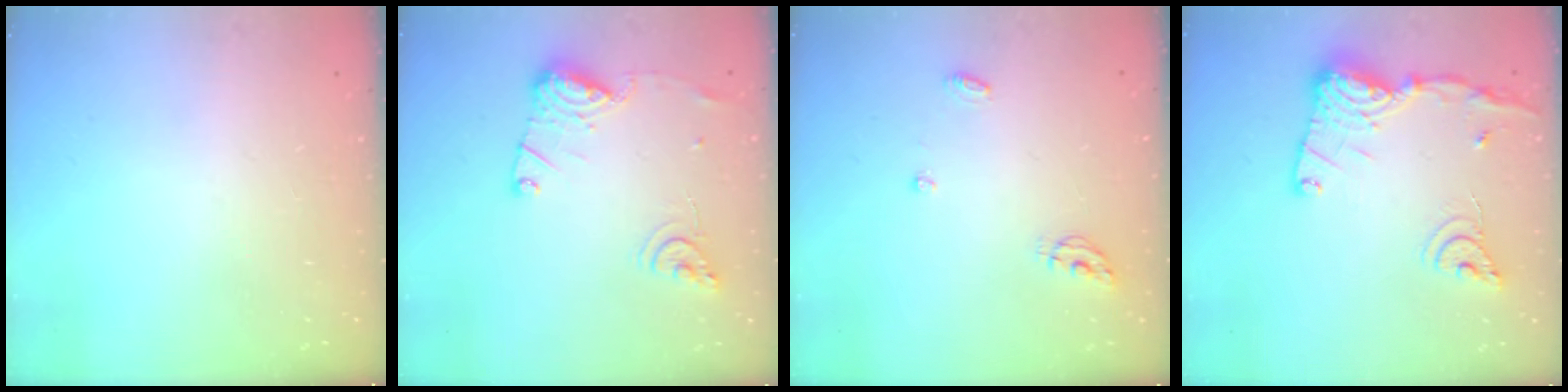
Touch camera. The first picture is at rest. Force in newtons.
{"total": 12.9, "press": 12.8, "slide": 1.5}
{"total": 4.9, "press": 4.8, "slide": 0.4}
{"total": 17.9, "press": 17.8, "slide": 1.6}